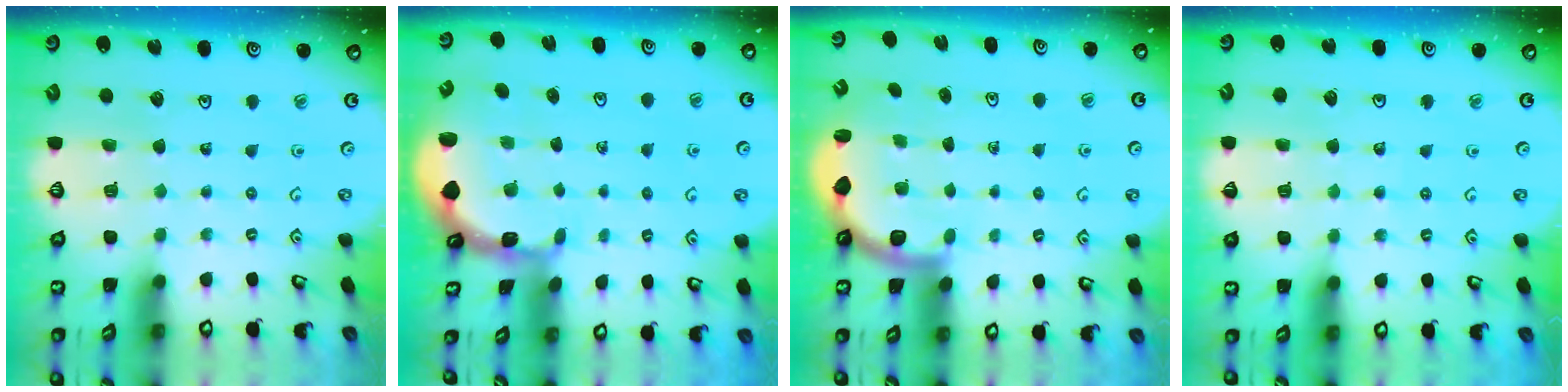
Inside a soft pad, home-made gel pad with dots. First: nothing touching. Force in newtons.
{"total": 1.3, "press": 1.3, "slide": 0.2}
{"total": 2.6, "press": 2.5, "slide": 0.7}
{"total": 3.9, "press": 3.8, "slide": 0.9}